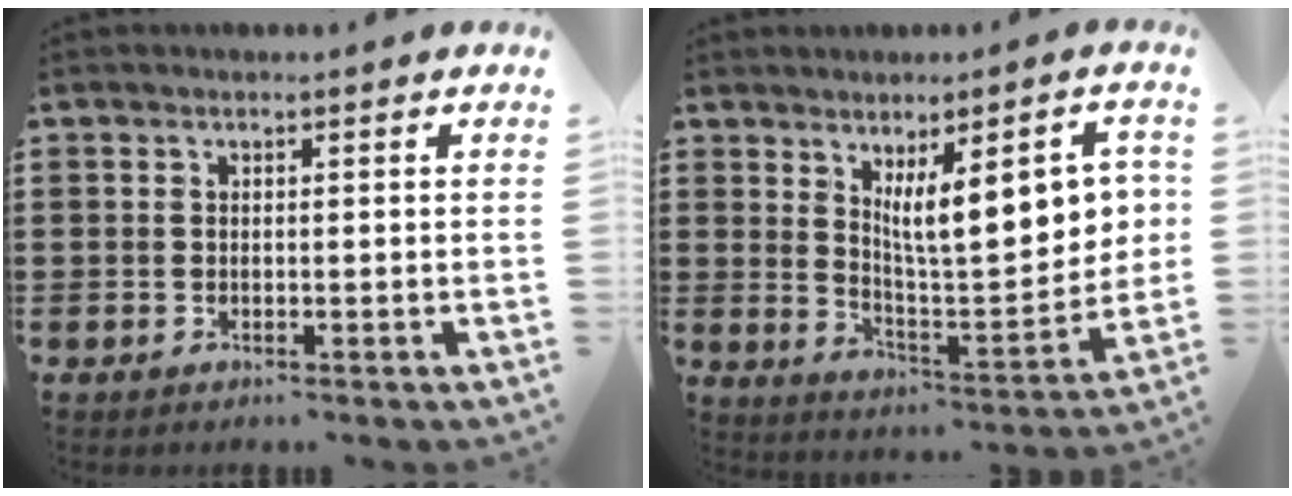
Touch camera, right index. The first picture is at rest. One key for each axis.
{"total": 11.1, "fx": 4.2, "fy": 3.1, "fz": 9.8, "tx": -0.157, "ty": -0.012, "tz": 0.065}